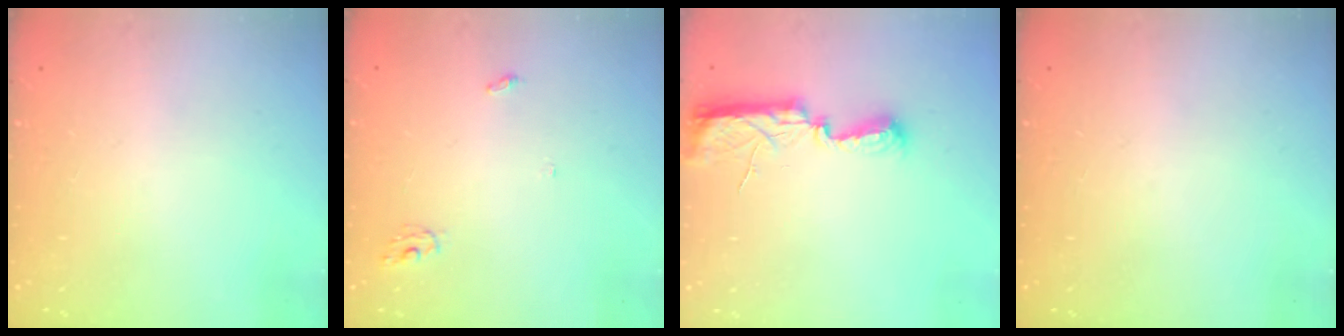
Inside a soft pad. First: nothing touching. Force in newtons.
{"total": 2.8, "press": 2.8, "slide": 0.2}
{"total": 10.5, "press": 9.0, "slide": 5.3}
{"total": 0.0}